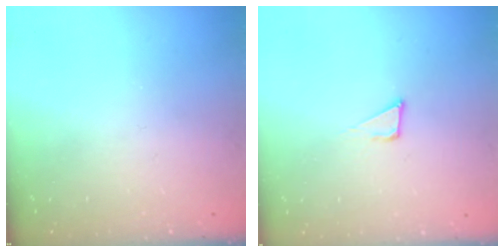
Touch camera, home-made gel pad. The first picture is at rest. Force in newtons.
{"total": 4.3, "press": 4.3, "slide": 0.1}